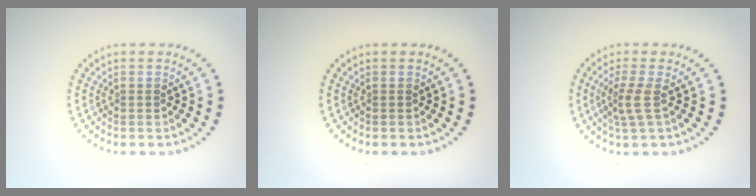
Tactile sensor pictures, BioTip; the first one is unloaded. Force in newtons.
{"total": 0.0}
{"total": 2.2, "press": 1.6, "slide": 1.6}